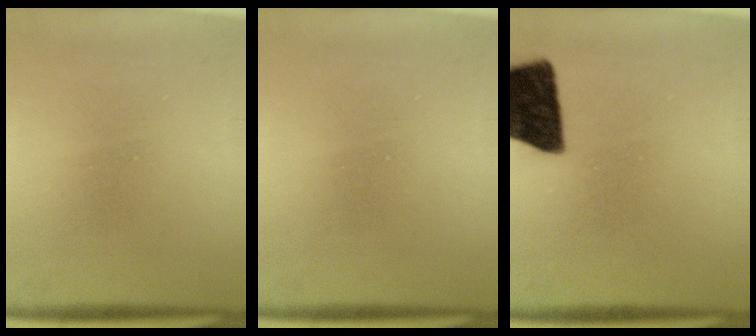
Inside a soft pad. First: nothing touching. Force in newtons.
{"total": 0.0}
{"total": 16.8}